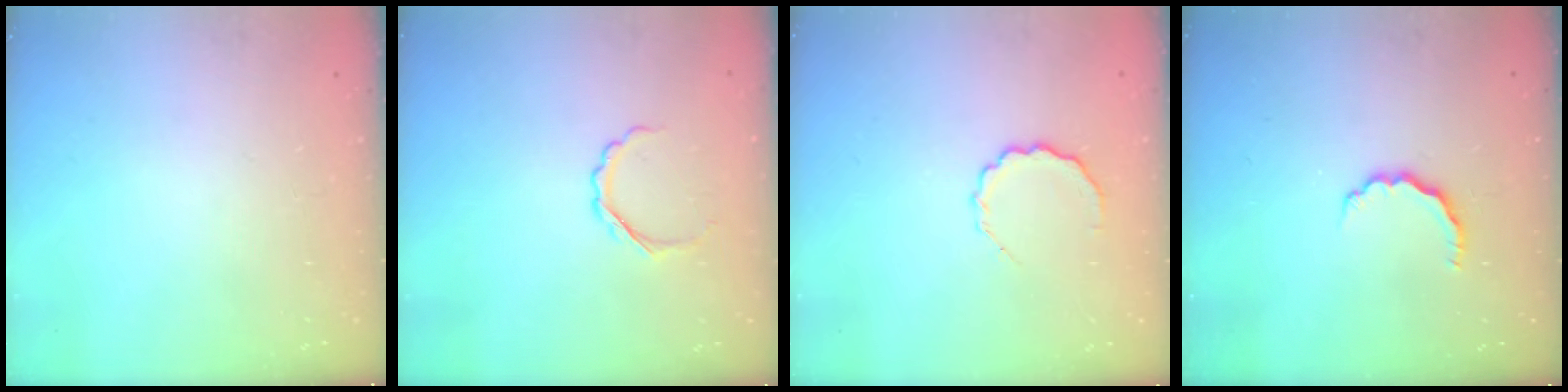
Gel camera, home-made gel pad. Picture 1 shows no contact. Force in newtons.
{"total": 4.1, "press": 4.0, "slide": 1.0}
{"total": 6.1, "press": 6.0, "slide": 1.1}
{"total": 4.9, "press": 4.8, "slide": 1.0}